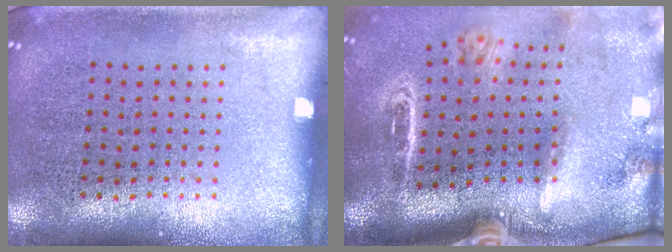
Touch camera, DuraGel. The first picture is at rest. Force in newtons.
{"total": 3.2, "press": 2.1, "slide": 2.4}